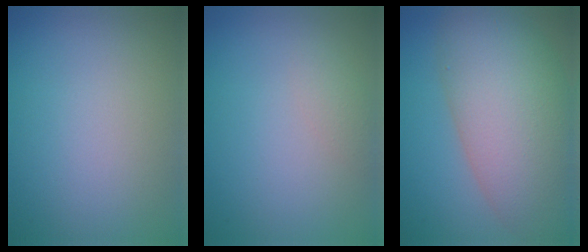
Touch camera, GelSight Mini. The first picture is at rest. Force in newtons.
{"total": 1.0, "press": 1.0, "slide": 0.0}
{"total": 11.9, "press": 11.9, "slide": 0.7}